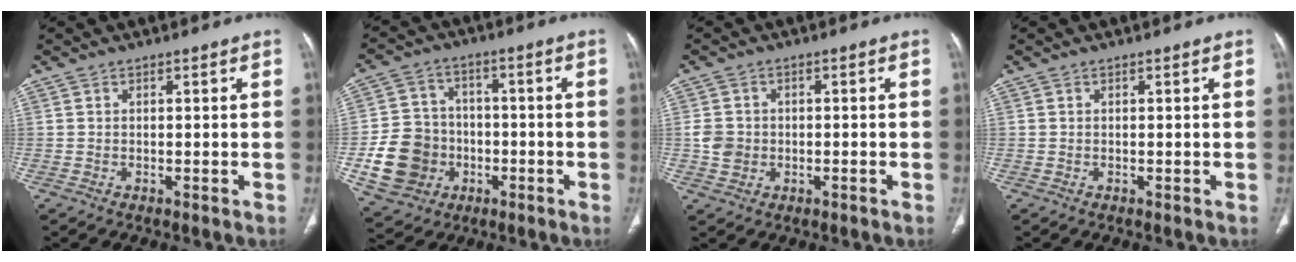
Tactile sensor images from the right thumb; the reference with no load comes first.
{"total": 13.2, "force": [-3.5, 11.6, 5.1], "torque": [-0.074, 0.023, -0.052]}
{"total": 3.7, "force": [-0.6, 3.3, 1.7], "torque": [-0.021, 0.007, -0.008]}
{"total": 0.0}